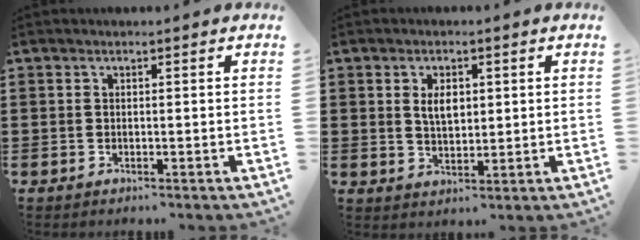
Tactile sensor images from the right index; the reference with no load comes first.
{"total": 3.7, "force": [0.9, 2.0, 3.0], "torque": [-0.056, 0.006, 0.013]}